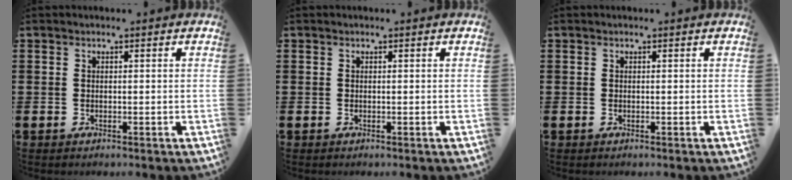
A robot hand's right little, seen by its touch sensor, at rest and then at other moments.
{"total": 0.0}
{"total": 0.0}